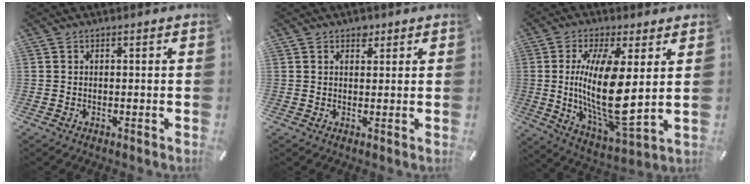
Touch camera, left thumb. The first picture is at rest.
{"total": 2.2, "force": [1.4, 1.5, 0.5], "torque": [0.004, -0.003, 0.022]}
{"total": 17.5, "force": [2.5, 6.2, 16.1], "torque": [-0.337, -0.032, 0.035]}